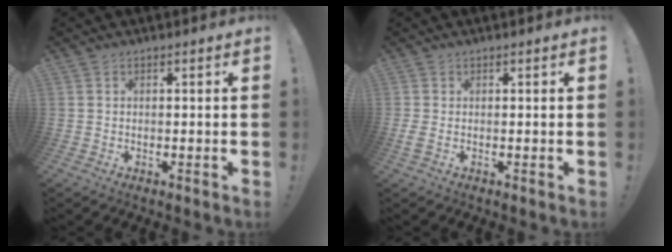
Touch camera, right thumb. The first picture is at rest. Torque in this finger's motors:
{"motor_torque": [0.32, 0.24, -0.07, 0.03, 0.02]}